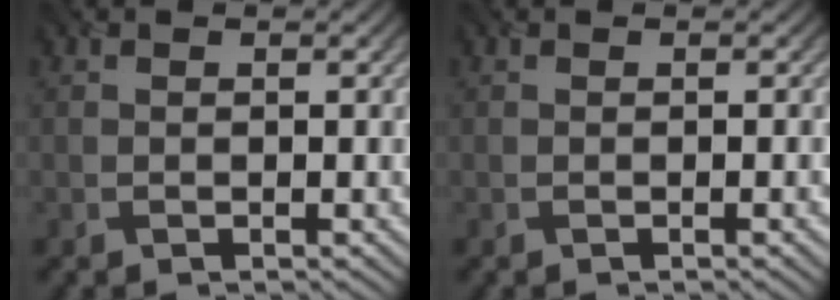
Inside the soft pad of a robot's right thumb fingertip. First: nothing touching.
{"total": 1.1, "force": [-0.1, -0.1, 1.1], "torque": [-0.016, -0.002, -0.002]}